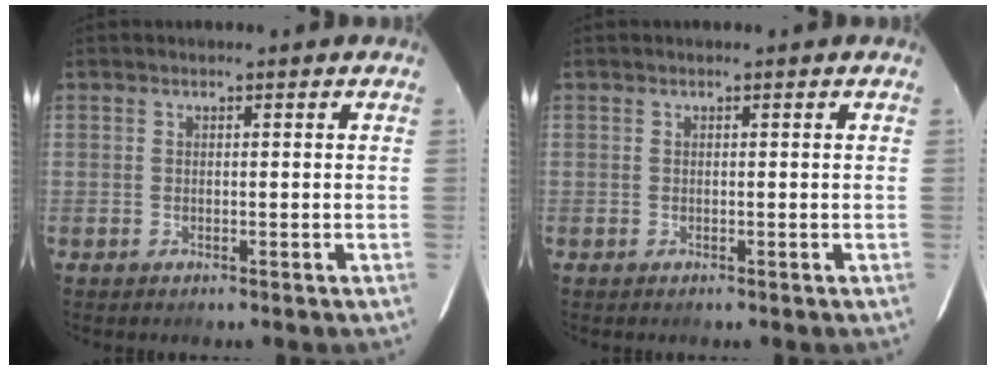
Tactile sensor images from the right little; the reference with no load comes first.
{"total": 0.0}